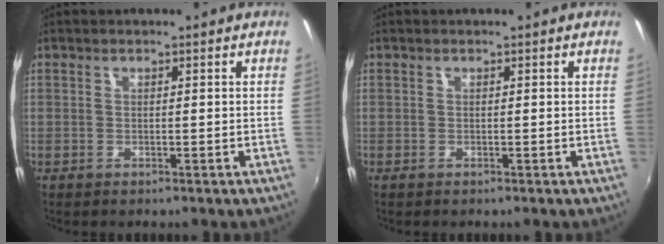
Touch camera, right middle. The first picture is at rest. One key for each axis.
{"total": 0.0}